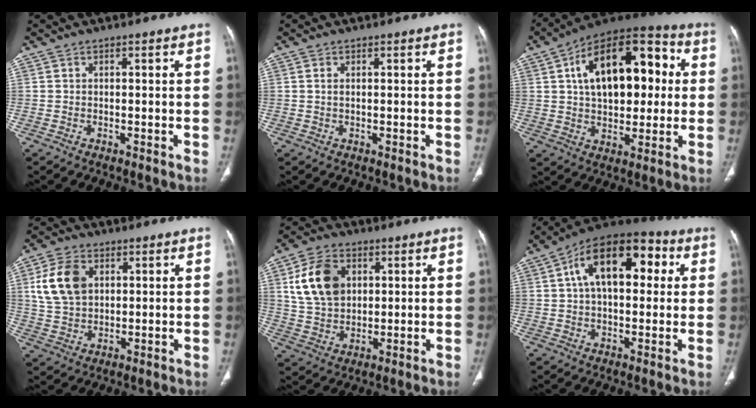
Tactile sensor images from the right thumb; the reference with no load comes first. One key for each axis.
{"total": 0.9, "fx": 0.3, "fy": 0.5, "fz": 0.7, "tx": -0.020, "ty": 0.004, "tz": 0.009}
{"total": 22.7, "fx": 4.4, "fy": 12.8, "fz": 18.2, "tx": -0.247, "ty": 0.027, "tz": 0.061}
{"total": 10.8, "fx": 3.1, "fy": 7.5, "fz": 7.2, "tx": -0.130, "ty": -0.002, "tz": 0.064}
{"total": 12.4, "fx": 3.7, "fy": 8.8, "fz": 7.9, "tx": -0.129, "ty": -0.004, "tz": 0.073}
{"total": 17.7, "fx": 4.4, "fy": 9.8, "fz": 14.1, "tx": -0.196, "ty": 0.029, "tz": 0.060}